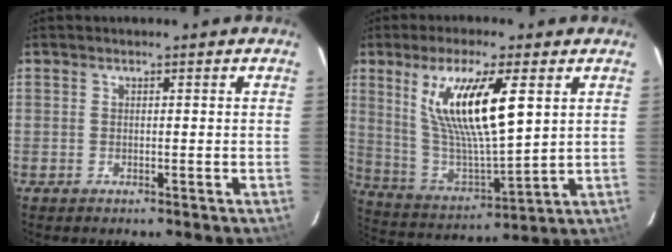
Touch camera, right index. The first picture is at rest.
{"total": 16.3, "force": [5.9, 3.8, 14.8], "torque": [-0.273, -0.009, 0.124]}